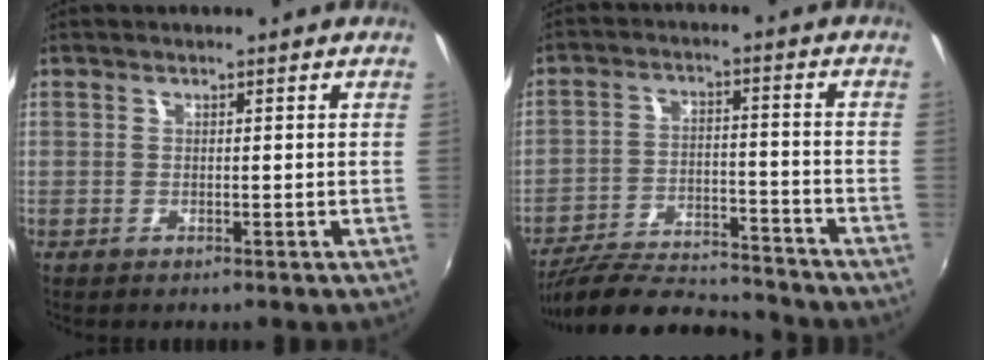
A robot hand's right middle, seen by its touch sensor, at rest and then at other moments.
{"total": 17.6, "force": [-15.8, 3.8, 6.6], "torque": [-0.139, -0.014, -0.245]}